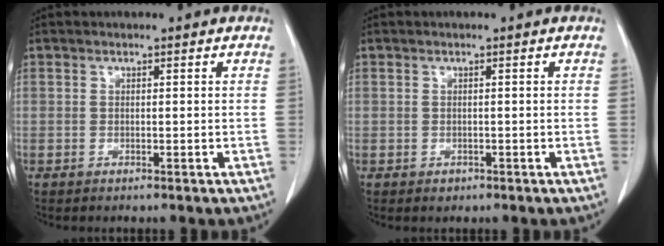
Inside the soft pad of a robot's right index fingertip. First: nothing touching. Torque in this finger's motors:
{"motor_torque": [-0.05, -0.01, -0.16, -0.06]}